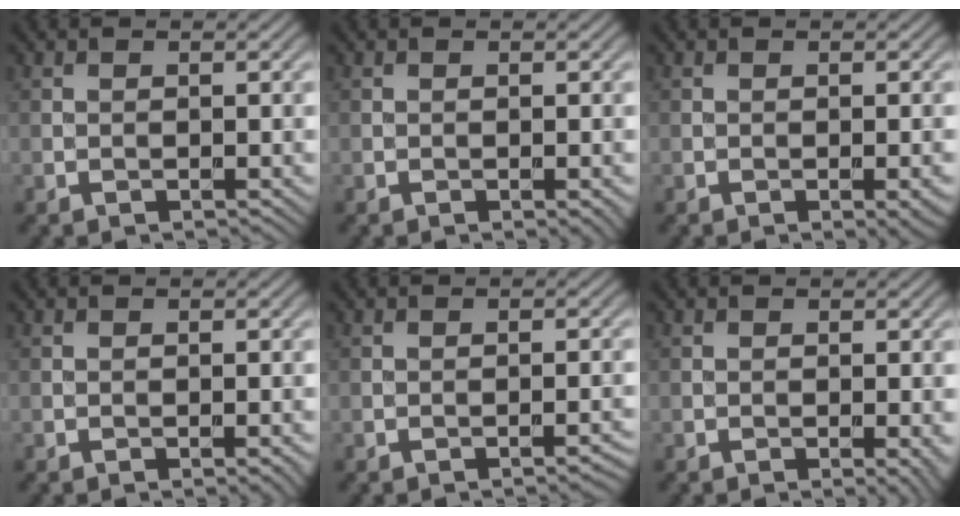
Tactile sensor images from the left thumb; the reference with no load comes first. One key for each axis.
{"total": 0.6, "fx": -0.3, "fy": 0.0, "fz": 0.5, "tx": -0.007, "ty": -0.001, "tz": -0.004}
{"total": 1.3, "fx": -0.6, "fy": 0.1, "fz": 1.2, "tx": -0.017, "ty": 0.002, "tz": -0.008}
{"total": 0.7, "fx": -0.4, "fy": 0.0, "fz": 0.6, "tx": -0.007, "ty": 0.000, "tz": -0.005}
{"total": 1.0, "fx": -0.7, "fy": 0.0, "fz": 0.7, "tx": -0.007, "ty": 0.007, "tz": -0.011}
{"total": 0.9, "fx": -0.2, "fy": 0.1, "fz": 0.9, "tx": -0.011, "ty": -0.003, "tz": -0.005}